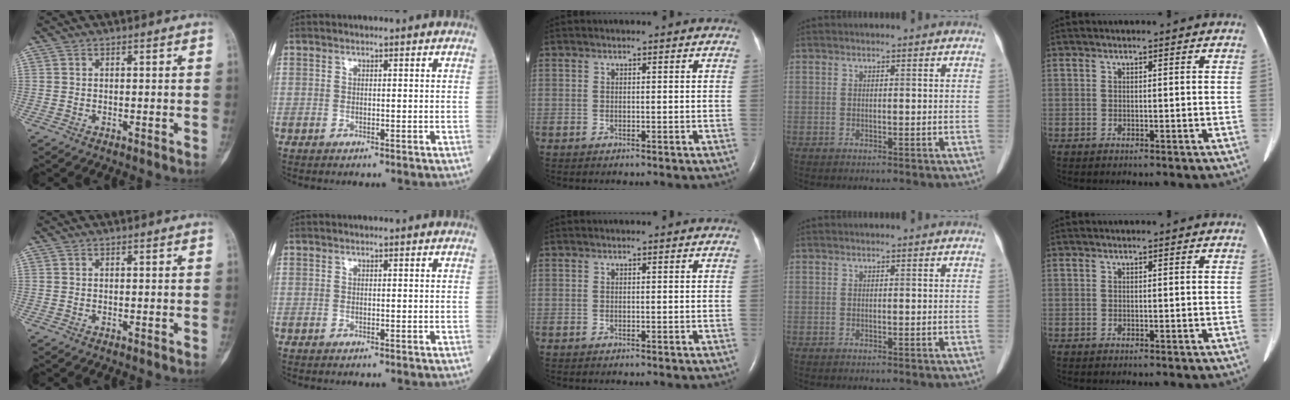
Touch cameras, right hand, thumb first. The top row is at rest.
{}